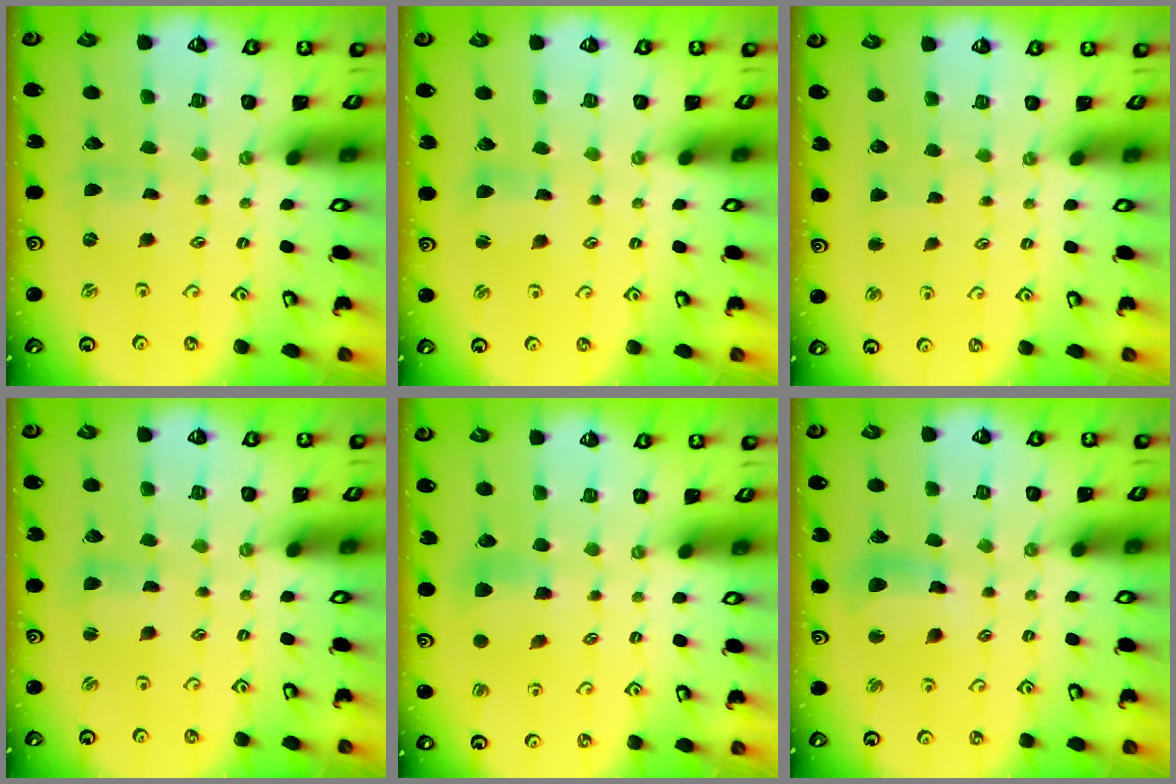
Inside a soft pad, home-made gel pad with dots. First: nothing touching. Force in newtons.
{"total": 3.1, "press": 3.1, "slide": 0.3}
{"total": 1.5, "press": 1.5, "slide": 0.3}
{"total": 2.7, "press": 2.7, "slide": 0.4}
{"total": 6.4, "press": 6.3, "slide": 0.4}
{"total": 10.3, "press": 10.3, "slide": 1.3}